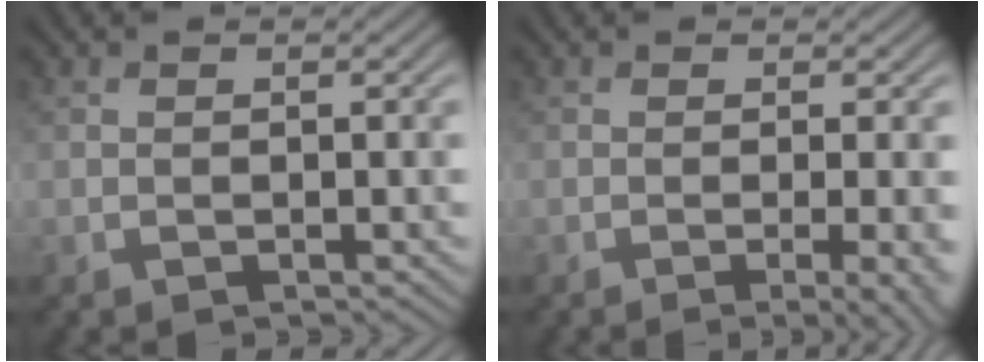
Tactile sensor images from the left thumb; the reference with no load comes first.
{"total": 4.9, "force": [-1.1, 1.3, 4.6], "torque": [-0.061, -0.002, -0.015]}